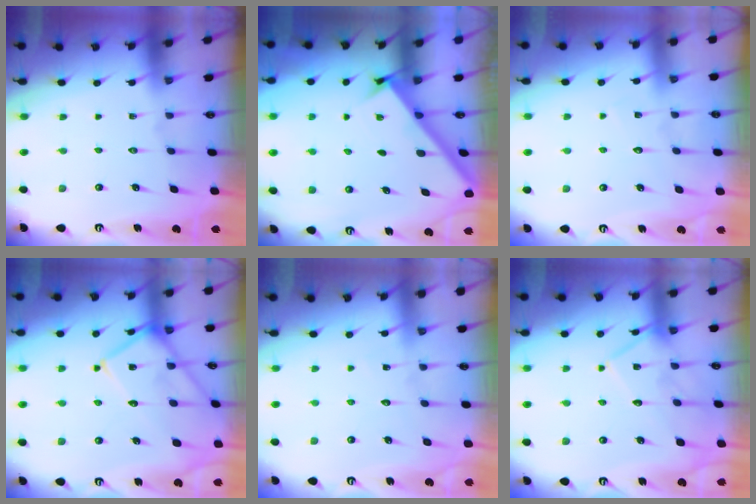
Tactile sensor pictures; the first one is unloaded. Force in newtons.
{"total": 2.5, "press": 2.5, "slide": 0.3}
{"total": 3.5, "press": 3.5, "slide": 0.4}
{"total": 15.4, "press": 15.3, "slide": 1.0}
{"total": 5.9, "press": 5.9, "slide": 0.5}
{"total": 11.3, "press": 11.3, "slide": 0.7}